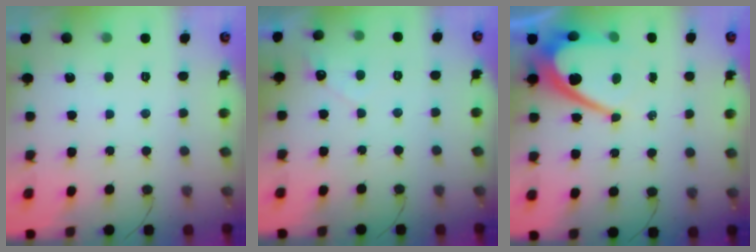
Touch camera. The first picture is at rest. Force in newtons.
{"total": 3.7, "press": 3.7, "slide": 0.2}
{"total": 12.2, "press": 12.2, "slide": 1.1}